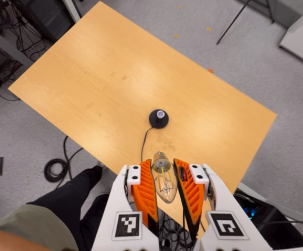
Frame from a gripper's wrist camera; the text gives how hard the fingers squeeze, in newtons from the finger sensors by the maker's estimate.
{"total": 19.2, "left": 21.2, "right": 17.2}